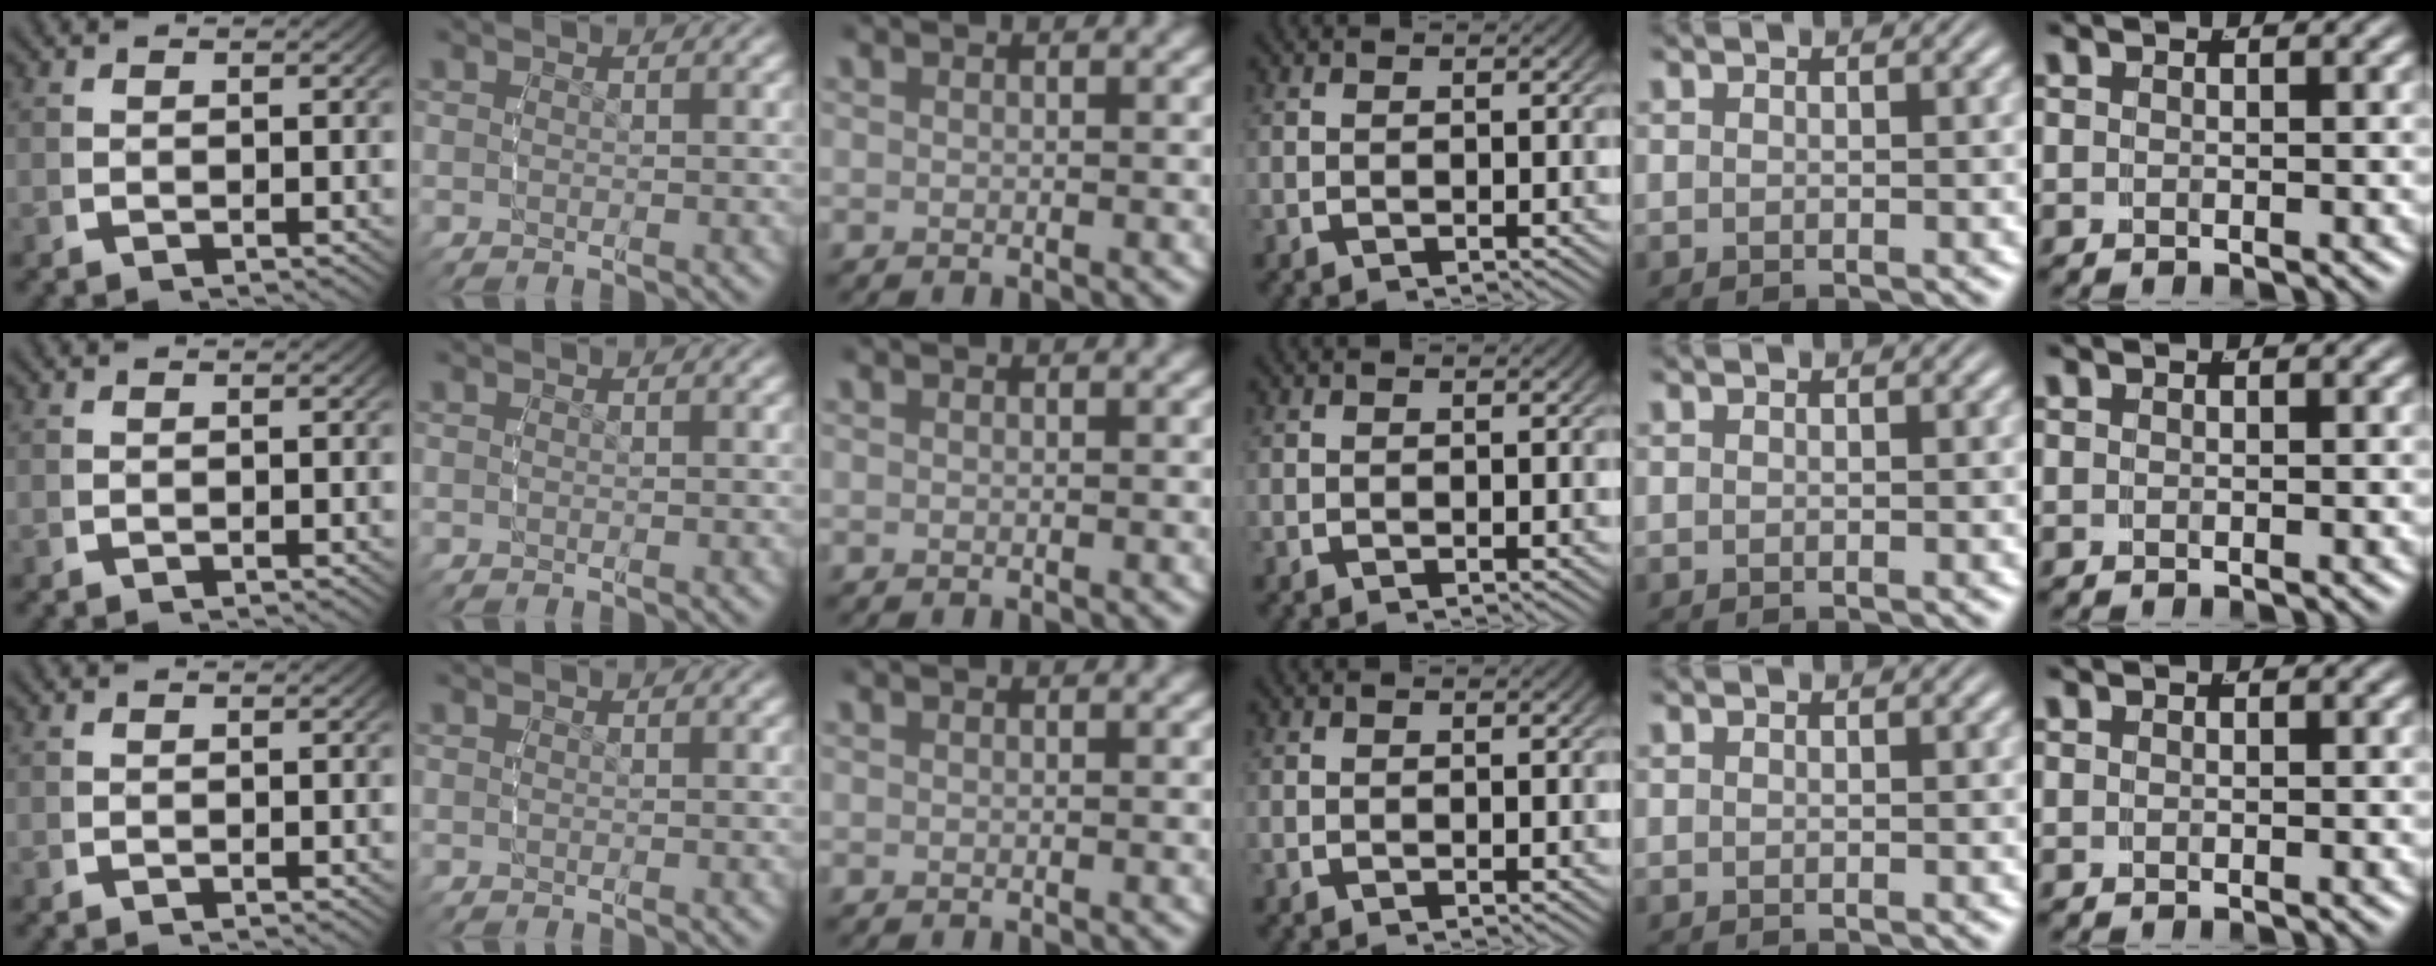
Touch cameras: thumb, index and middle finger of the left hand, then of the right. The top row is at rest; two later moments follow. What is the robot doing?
{"motion": "reach", "object": "paper"}